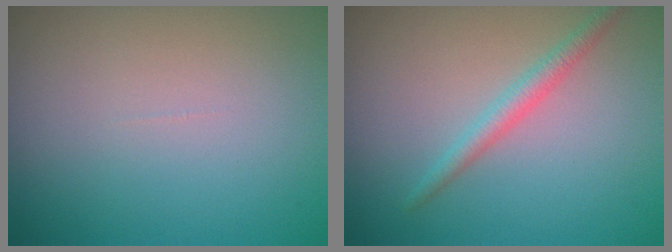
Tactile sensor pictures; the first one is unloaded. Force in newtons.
{"total": 1.9, "press": 1.9, "slide": 0.1}